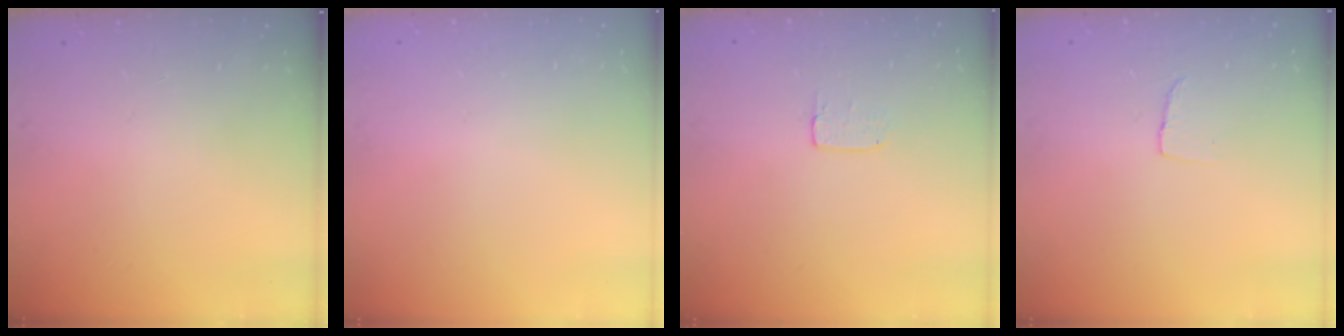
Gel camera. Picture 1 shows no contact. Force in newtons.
{"total": 0.0}
{"total": 3.7, "press": 3.6, "slide": 0.2}
{"total": 4.2, "press": 4.2, "slide": 0.3}